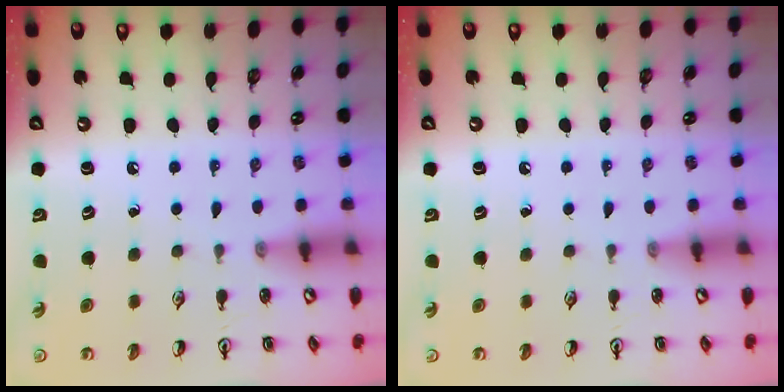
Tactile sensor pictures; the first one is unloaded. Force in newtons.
{"total": 0.0}